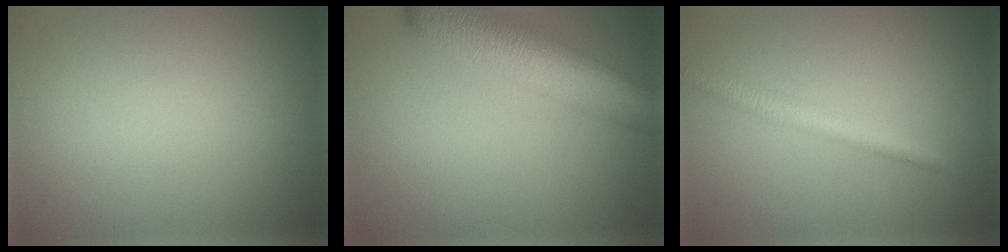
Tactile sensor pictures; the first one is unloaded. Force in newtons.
{"total": 9.1, "press": 9.1, "slide": 0.6}
{"total": 2.4, "press": 2.4, "slide": 0.1}